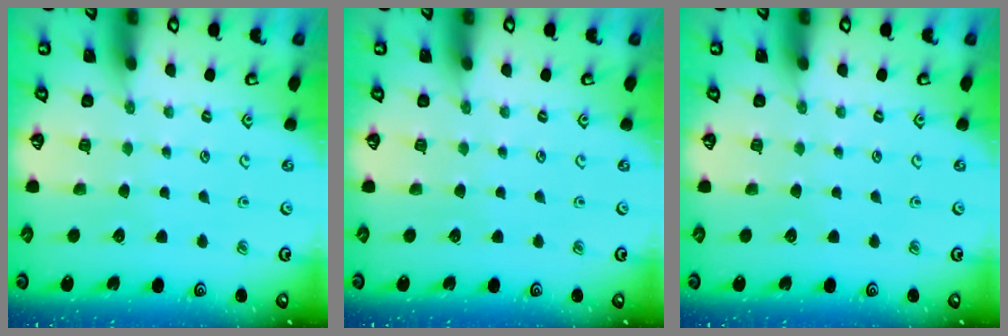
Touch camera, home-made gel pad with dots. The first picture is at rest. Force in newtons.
{"total": 0.0}
{"total": 0.0}